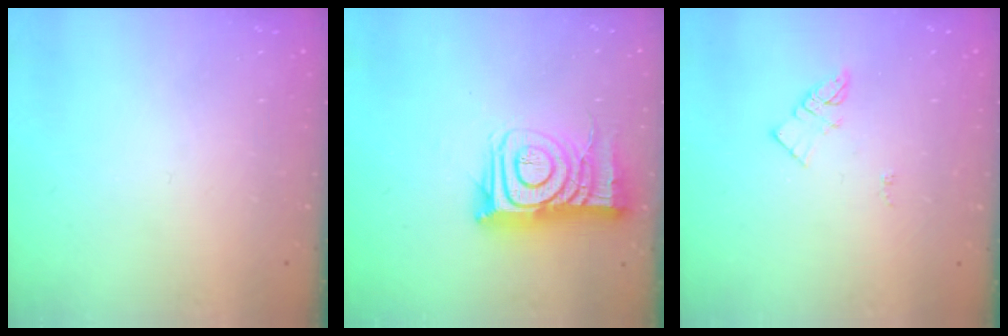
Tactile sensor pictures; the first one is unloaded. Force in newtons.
{"total": 13.6, "press": 13.6, "slide": 1.0}
{"total": 3.9, "press": 3.9, "slide": 0.3}